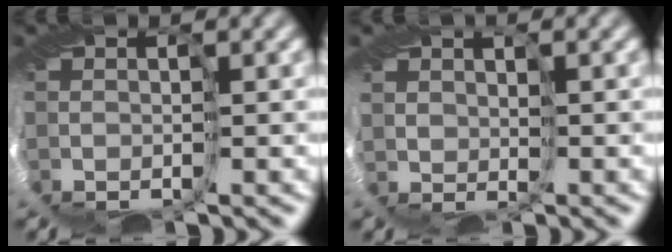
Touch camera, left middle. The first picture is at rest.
{"total": 2.4, "force": [1.7, -0.4, -1.8], "torque": [0.019, 0.007, 0.036]}